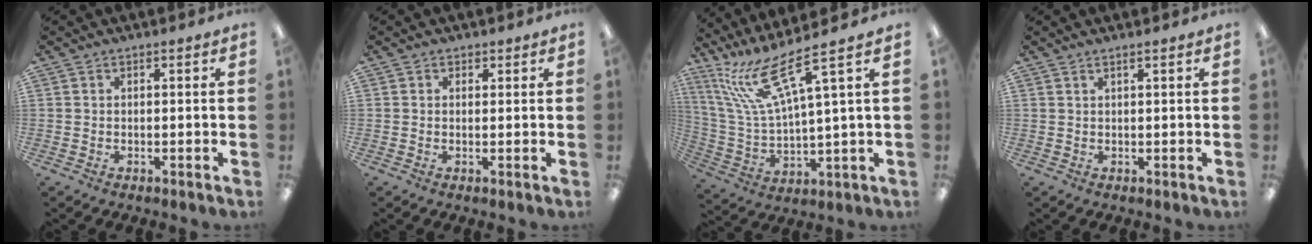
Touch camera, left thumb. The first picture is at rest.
{"total": 1.2, "force": [0.7, 0.9, 0.1], "torque": [0.006, -0.001, 0.011]}
{"total": 16.5, "force": [9.5, 3.4, 13.0], "torque": [-0.281, -0.042, 0.158]}
{"total": 1.0, "force": [0.8, -0.1, 0.6], "torque": [-0.011, -0.001, 0.014]}